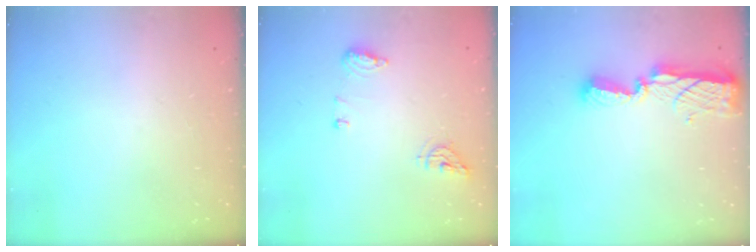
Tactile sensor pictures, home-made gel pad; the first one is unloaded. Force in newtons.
{"total": 7.9, "press": 7.8, "slide": 1.5}
{"total": 8.3, "press": 8.3, "slide": 0.8}